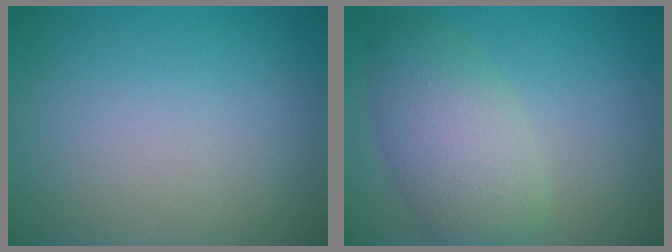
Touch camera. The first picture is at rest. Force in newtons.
{"total": 5.0, "press": 5.0, "slide": 0.2}